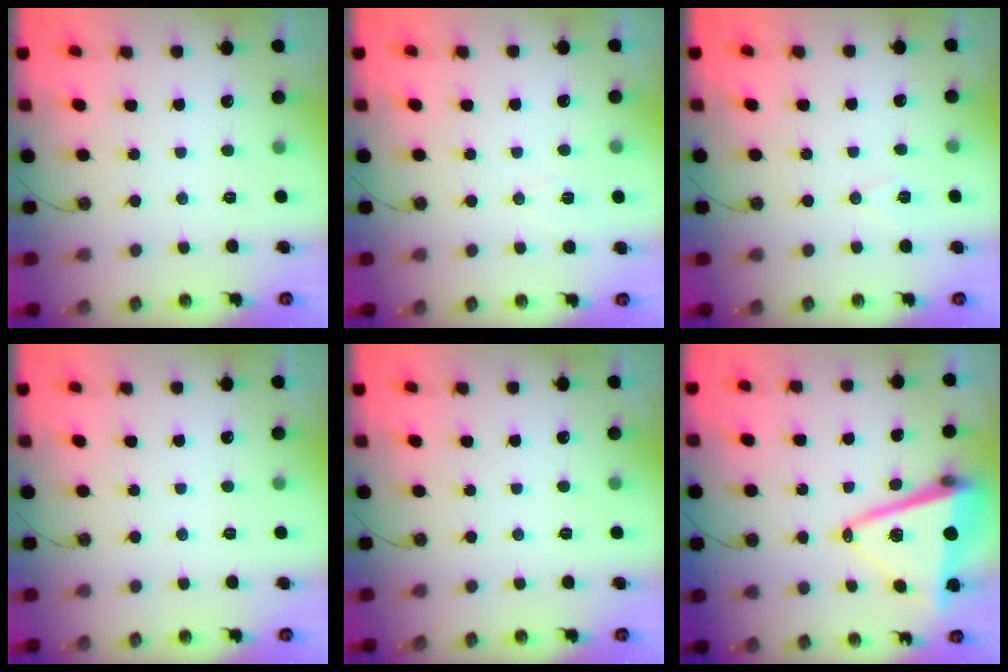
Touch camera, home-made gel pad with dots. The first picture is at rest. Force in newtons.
{"total": 6.9, "press": 5.7, "slide": 3.8}
{"total": 5.3, "press": 3.0, "slide": 4.4}
{"total": 0.0}
{"total": 0.0}
{"total": 14.0, "press": 13.9, "slide": 2.1}